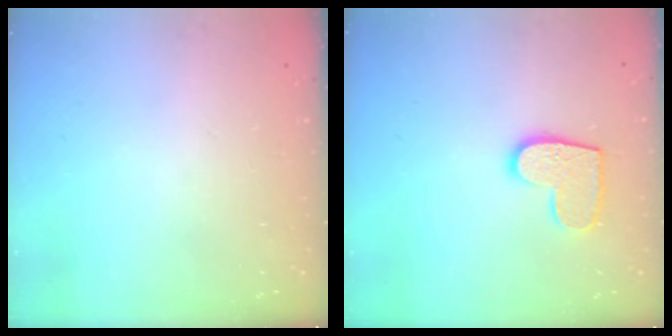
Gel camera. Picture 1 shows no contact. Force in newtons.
{"total": 10.5, "press": 10.5, "slide": 0.6}